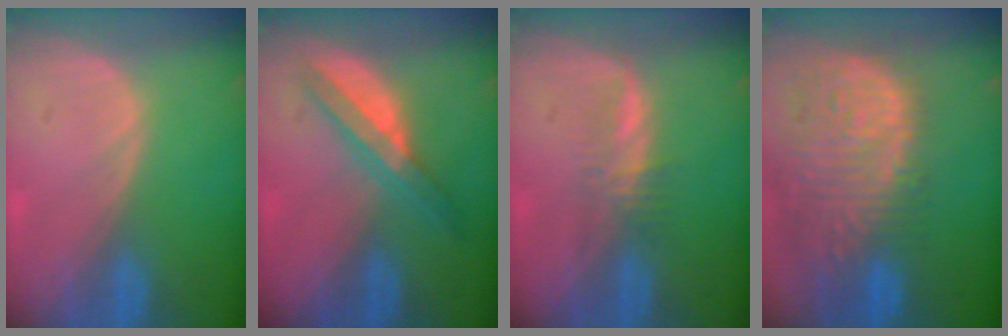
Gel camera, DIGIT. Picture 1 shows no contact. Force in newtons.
{"total": 5.7, "press": 5.3, "slide": 2.0}
{"total": 2.8, "press": 2.7, "slide": 0.5}
{"total": 14.6, "press": 12.0, "slide": 8.2}